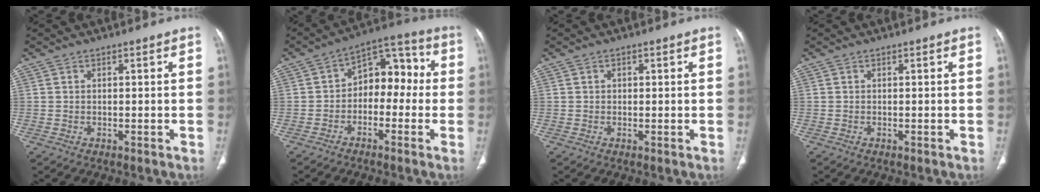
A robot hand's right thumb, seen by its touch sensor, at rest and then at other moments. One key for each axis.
{"total": 10.3, "fx": -1.0, "fy": 7.1, "fz": 7.5, "tx": -0.057, "ty": 0.051, "tz": -0.033}
{"total": 0.8, "fx": 0.2, "fy": 0.6, "fz": 0.3, "tx": 0.000, "ty": 0.001, "tz": 0.002}
{"total": 0.0}